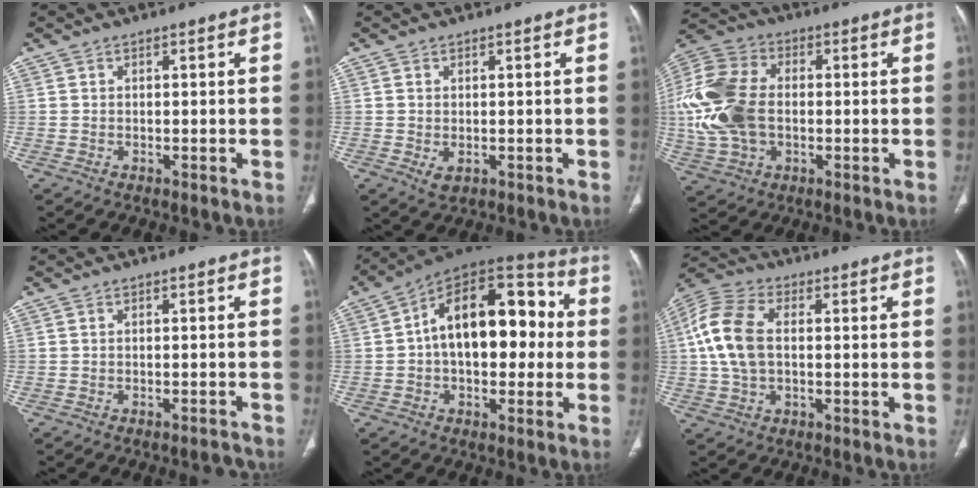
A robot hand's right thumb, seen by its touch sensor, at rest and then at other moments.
{"total": 2.1, "force": [-0.4, 1.4, 1.5], "torque": [-0.024, -0.004, 0.001]}
{"total": 18.3, "force": [-0.5, 12.0, 13.8], "torque": [-0.308, 0.014, -0.005]}
{"total": 2.1, "force": [-2.0, 0.3, 0.4], "torque": [-0.008, 0.017, -0.021]}
{"total": 20.2, "force": [1.1, 11.6, 16.5], "torque": [-0.221, 0.049, 0.010]}
{"total": 11.8, "force": [0.7, 7.4, 9.2], "torque": [-0.205, 0.022, 0.009]}